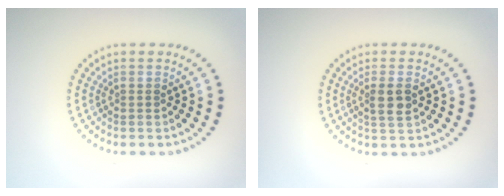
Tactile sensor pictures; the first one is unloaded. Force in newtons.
{"total": 2.1, "press": 1.9, "slide": 0.8}